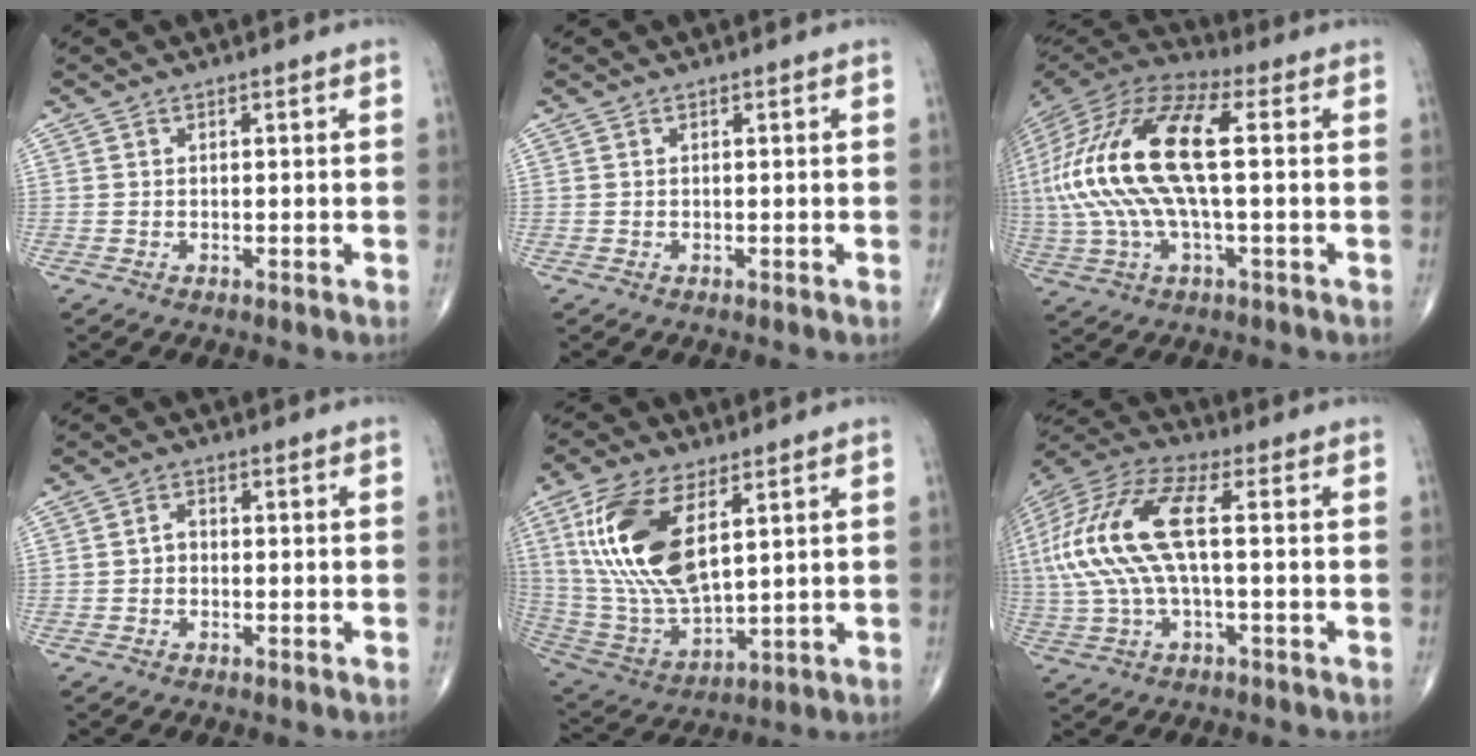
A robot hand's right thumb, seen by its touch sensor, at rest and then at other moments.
{"total": 0.0}
{"total": 23.2, "force": [1.4, 8.6, 21.5], "torque": [-0.468, 0.026, 0.017]}
{"total": 1.9, "force": [-0.4, 1.5, 1.2], "torque": [-0.014, 0.010, -0.011]}
{"total": 19.1, "force": [6.3, 8.8, 15.8], "torque": [-0.317, -0.026, 0.128]}
{"total": 18.0, "force": [1.1, 6.7, 16.7], "torque": [-0.382, 0.036, 0.017]}